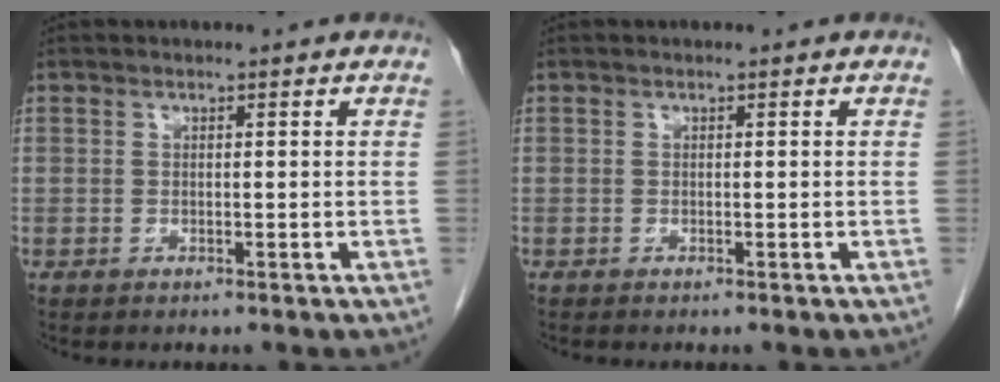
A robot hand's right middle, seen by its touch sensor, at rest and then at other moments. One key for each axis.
{"total": 0.0}